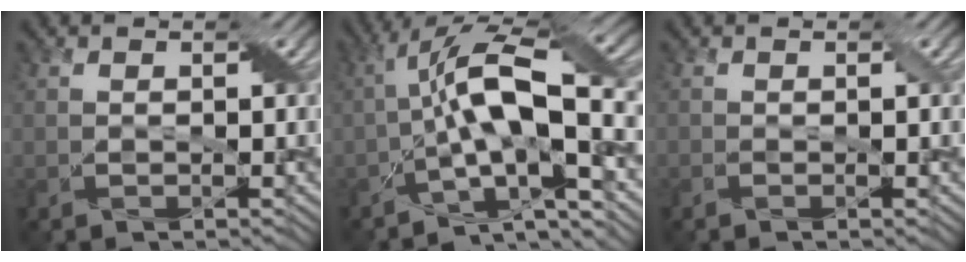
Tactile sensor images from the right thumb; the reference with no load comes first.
{"total": 13.8, "force": [-2.1, 4.7, 12.8], "torque": [-0.215, 0.016, -0.050]}
{"total": 0.0}